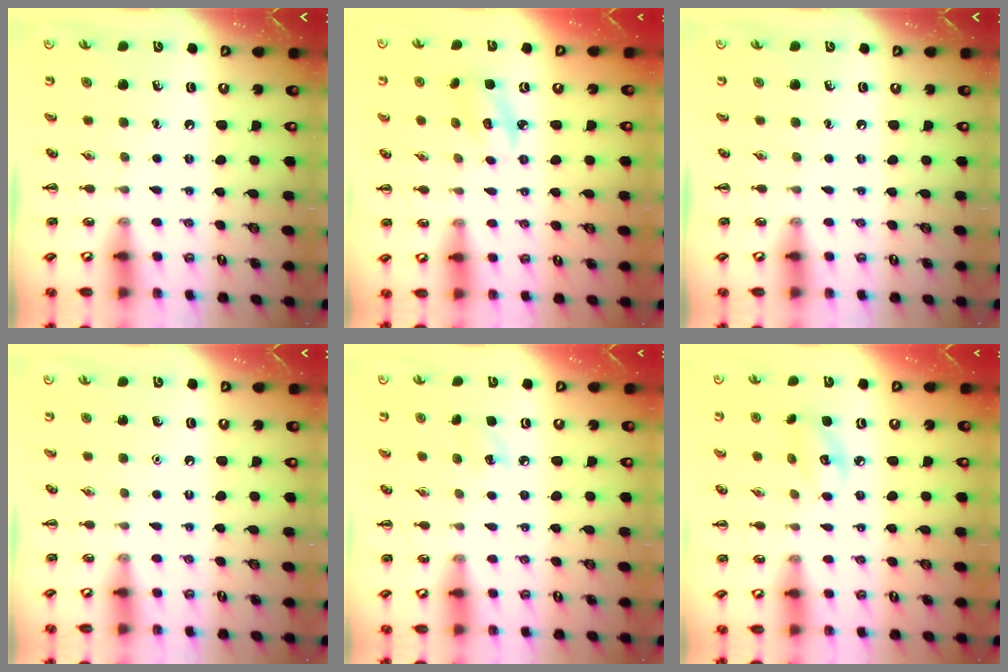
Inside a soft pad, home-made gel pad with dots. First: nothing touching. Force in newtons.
{"total": 2.9, "press": 2.8, "slide": 0.6}
{"total": 0.0}
{"total": 1.6, "press": 1.6, "slide": 0.1}
{"total": 4.8, "press": 4.6, "slide": 1.3}
{"total": 5.5, "press": 5.5, "slide": 0.9}